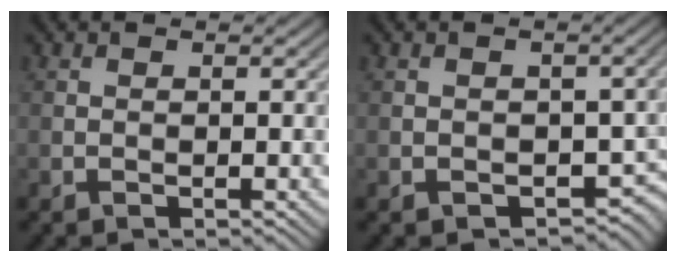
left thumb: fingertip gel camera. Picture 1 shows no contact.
{"total": 4.2, "force": [-0.9, 3.1, 2.7], "torque": [-0.039, -0.018, -0.013]}